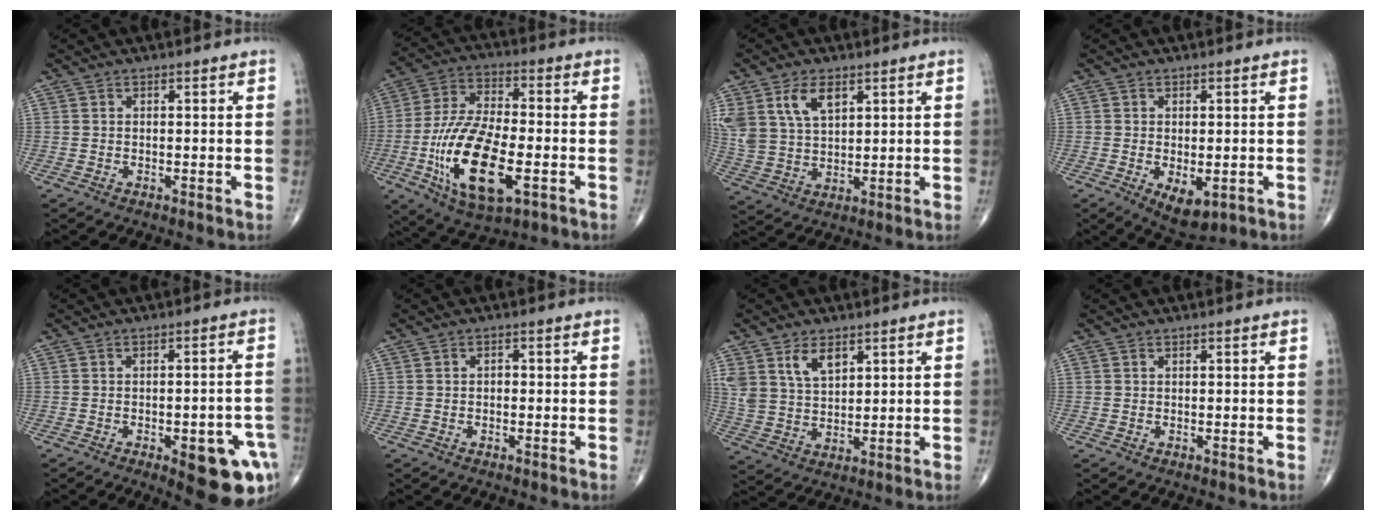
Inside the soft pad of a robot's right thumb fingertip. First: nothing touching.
{"total": 19.5, "force": [-5.6, 8.3, 16.7], "torque": [-0.324, 0.010, -0.092]}
{"total": 10.3, "force": [5.0, 6.0, 6.7], "torque": [-0.128, -0.014, 0.109]}
{"total": 6.0, "force": [-1.7, 3.1, 4.9], "torque": [-0.072, -0.010, -0.015]}
{"total": 13.9, "force": [-5.7, 4.9, 11.6], "torque": [-0.095, 0.026, -0.055]}
{"total": 0.9, "force": [-0.2, 0.7, 0.6], "torque": [-0.004, 0.003, -0.006]}
{"total": 7.4, "force": [4.1, 4.3, 4.5], "torque": [-0.073, -0.018, 0.087]}
{"total": 0.0}